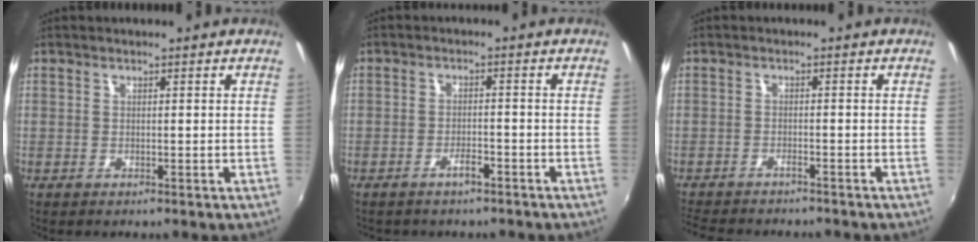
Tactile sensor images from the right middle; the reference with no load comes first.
{"total": 2.1, "force": [-1.5, 0.8, 1.2], "torque": [-0.028, 0.003, -0.023]}
{"total": 8.1, "force": [-7.3, 1.6, 3.2], "torque": [-0.084, -0.018, -0.116]}